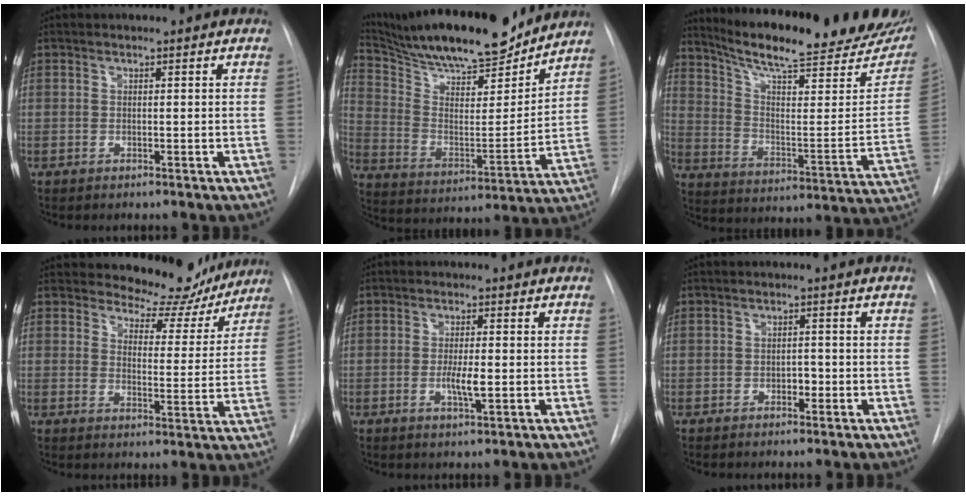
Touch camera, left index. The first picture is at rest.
{"total": 22.3, "force": [19.8, 4.0, 9.4], "torque": [-0.168, -0.005, 0.314]}
{"total": 27.7, "force": [23.0, 4.0, 15.0], "torque": [-0.229, -0.062, 0.310]}
{"total": 11.2, "force": [10.5, 3.7, 1.3], "torque": [0.002, -0.025, 0.124]}
{"total": 3.4, "force": [-0.6, 0.5, 3.3], "torque": [-0.062, -0.004, -0.010]}
{"total": 1.4, "force": [-0.6, 0.9, 1.0], "torque": [-0.012, 0.004, -0.009]}